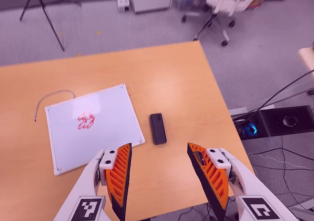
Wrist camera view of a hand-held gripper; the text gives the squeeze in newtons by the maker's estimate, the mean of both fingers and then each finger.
{"total": 0.0}